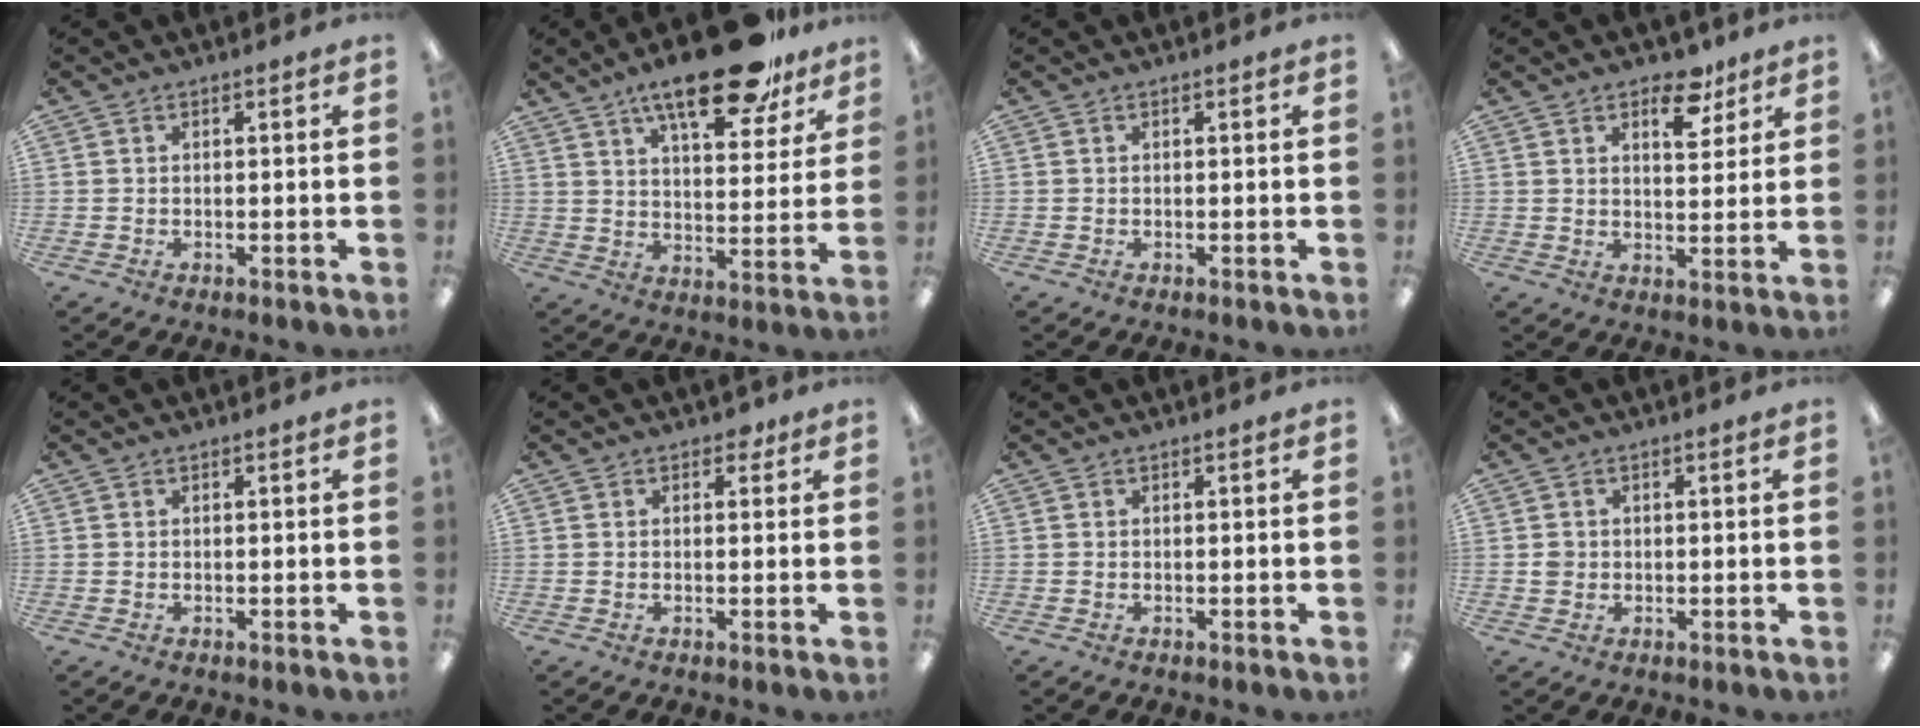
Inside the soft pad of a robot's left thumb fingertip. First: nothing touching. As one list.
[{"total": 18.8, "force": [13.3, 6.5, 11.6], "torque": [-0.170, -0.070, 0.215]}, {"total": 0.0}, {"total": 8.6, "force": [5.5, 4.4, 5.0], "torque": [-0.048, -0.027, 0.088]}, {"total": 0.0}, {"total": 2.4, "force": [1.2, 1.5, 1.4], "torque": [-0.006, -0.004, 0.016]}, {"total": 0.0}, {"total": 1.7, "force": [0.0, 1.7, 0.5], "torque": [-0.010, 0.005, -0.002]}]